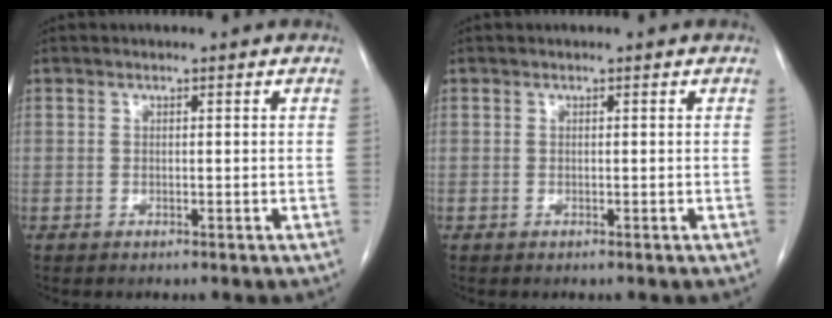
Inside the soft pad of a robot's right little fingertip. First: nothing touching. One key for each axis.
{"total": 0.0}